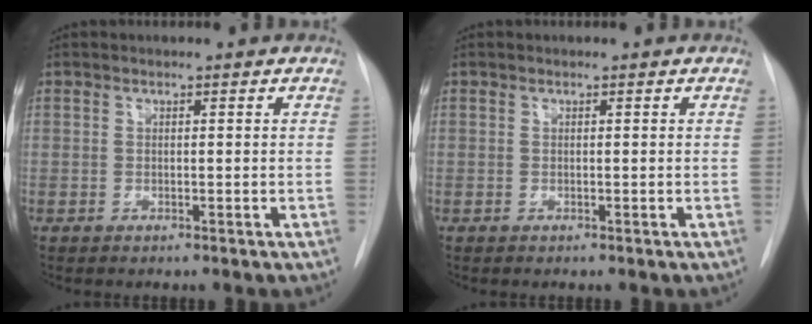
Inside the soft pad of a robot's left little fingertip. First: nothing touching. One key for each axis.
{"total": 0.0}